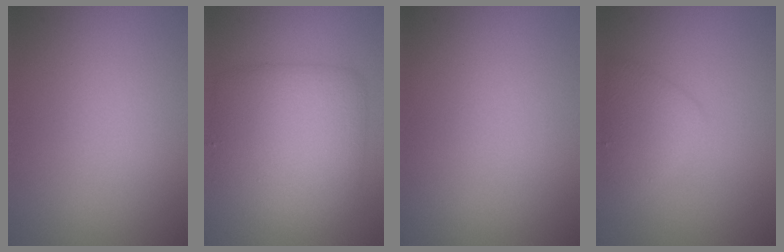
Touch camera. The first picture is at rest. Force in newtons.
{"total": 6.2, "press": 6.2, "slide": 0.2}
{"total": 0.0}
{"total": 2.5, "press": 2.5, "slide": 0.1}